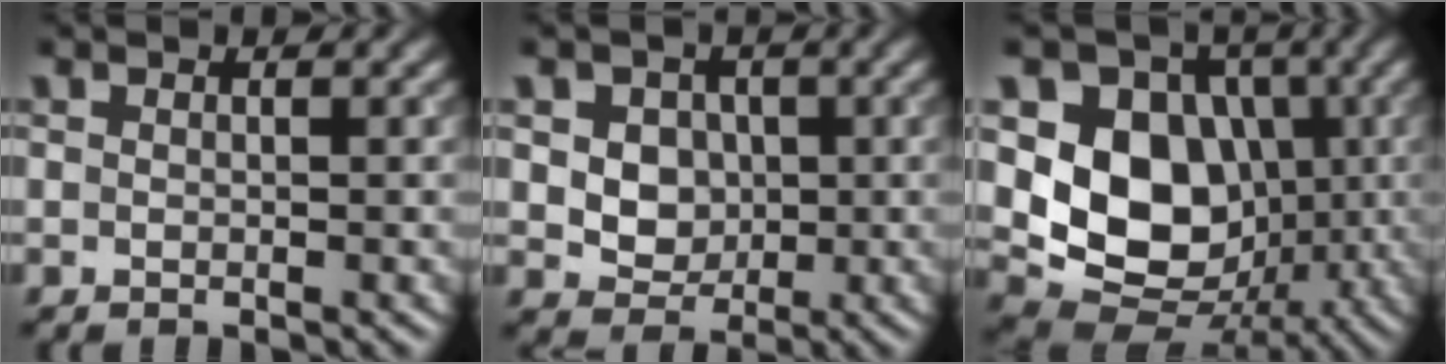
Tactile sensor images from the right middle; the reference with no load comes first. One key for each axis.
{"total": 4.8, "fx": 1.0, "fy": 4.1, "fz": 2.5, "tx": -0.036, "ty": 0.008, "tz": 0.015}
{"total": 9.7, "fx": 0.5, "fy": 7.8, "fz": 5.7, "tx": -0.103, "ty": -0.019, "tz": 0.006}